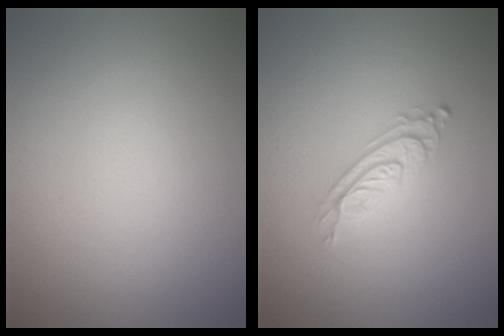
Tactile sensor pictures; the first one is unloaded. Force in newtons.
{"total": 2.8, "press": 2.0, "slide": 2.0}